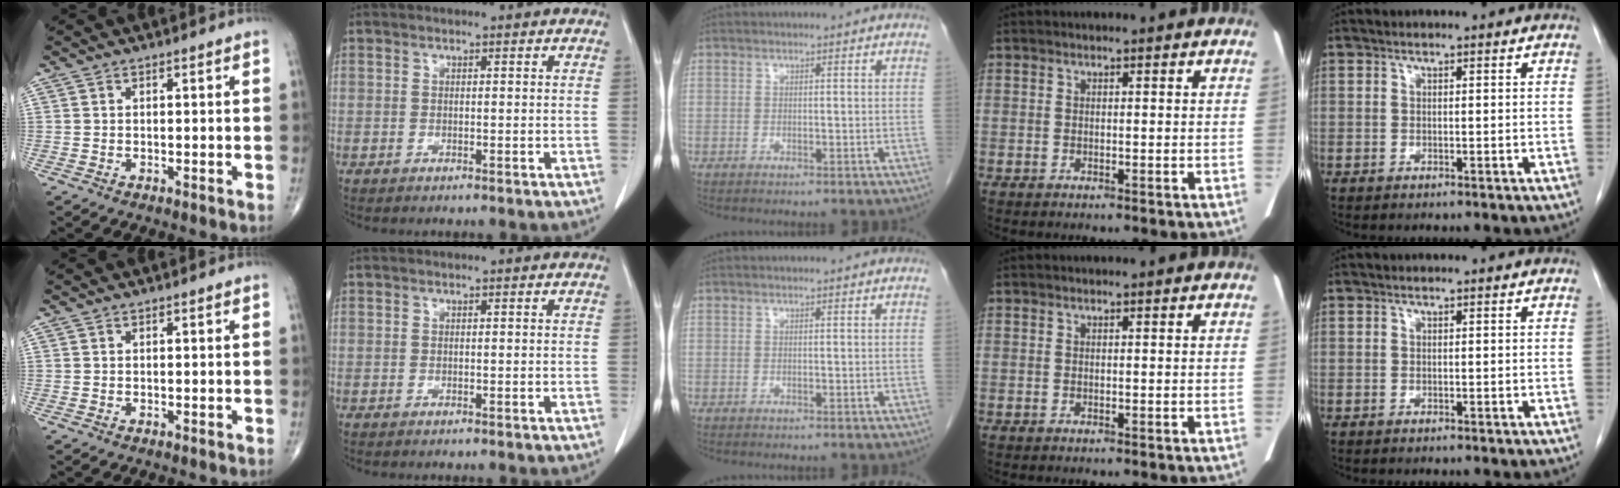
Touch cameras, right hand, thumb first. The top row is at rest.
{}